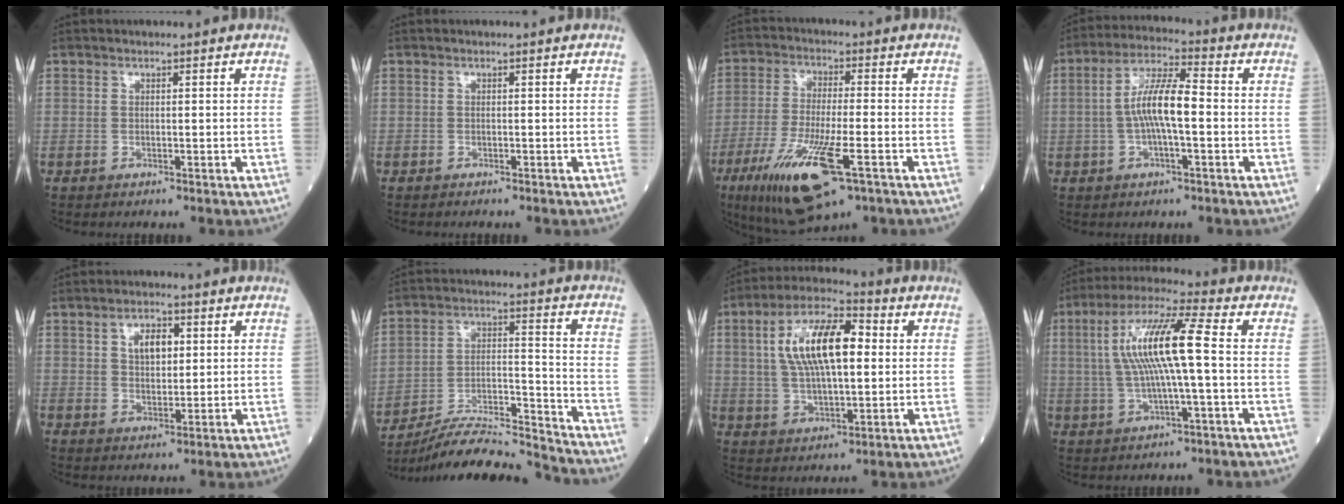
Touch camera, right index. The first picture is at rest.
{"total": 0.0}
{"total": 14.7, "force": [-6.9, 2.7, 12.7], "torque": [-0.256, -0.033, -0.114]}
{"total": 8.5, "force": [-0.7, 1.6, 8.3], "torque": [-0.162, 0.017, -0.017]}
{"total": 4.7, "force": [1.5, 2.6, 3.7], "torque": [-0.063, 0.006, 0.028]}
{"total": 15.1, "force": [-14.6, -0.6, 3.5], "torque": [-0.058, 0.023, -0.251]}
{"total": 13.7, "force": [2.6, 4.9, 12.6], "torque": [-0.243, 0.026, 0.044]}
{"total": 12.3, "force": [0.8, 0.9, 12.2], "torque": [-0.240, 0.020, 0.013]}